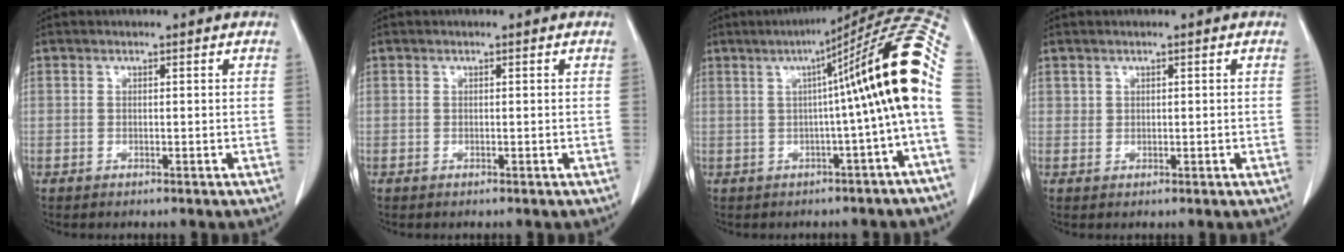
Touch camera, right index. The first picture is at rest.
{"total": 0.0}
{"total": 15.6, "force": [1.0, -1.7, 15.5], "torque": [-0.188, 0.038, 0.003]}
{"total": 0.7, "force": [0.5, 0.5, 0.3], "torque": [-0.002, 0.001, 0.011]}